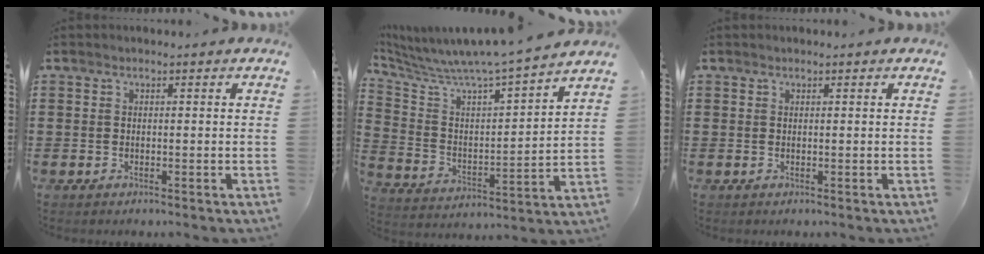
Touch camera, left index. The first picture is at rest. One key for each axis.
{"total": 7.1, "fx": 6.7, "fy": -0.5, "fz": 2.3, "tx": -0.080, "ty": -0.065, "tz": 0.104}
{"total": 0.0}